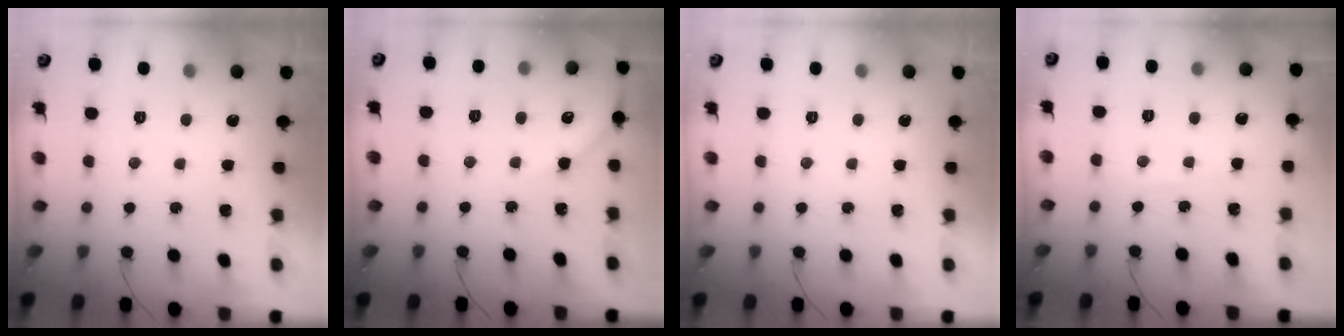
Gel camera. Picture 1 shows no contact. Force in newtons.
{"total": 4.5, "press": 4.4, "slide": 0.8}
{"total": 0.0}
{"total": 2.3, "press": 2.3, "slide": 0.3}